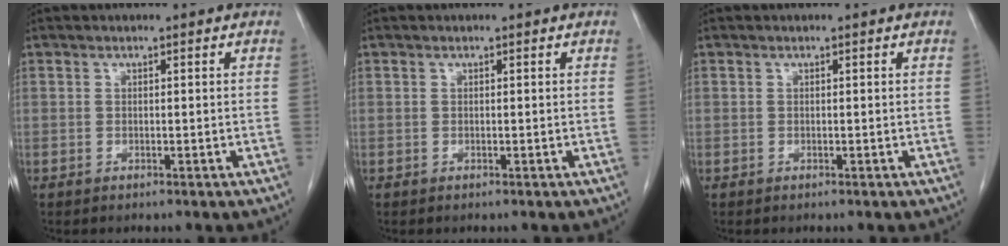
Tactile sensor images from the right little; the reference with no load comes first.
{"total": 0.0}
{"total": 0.0}